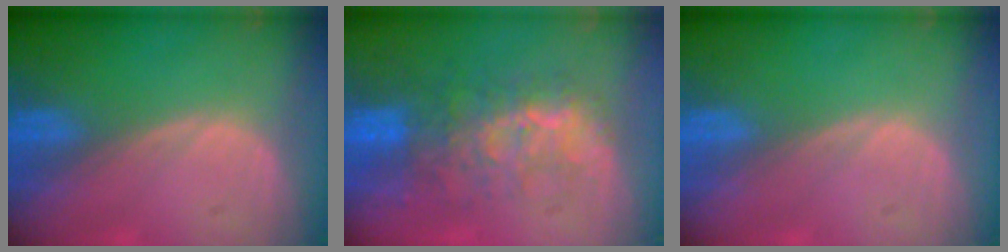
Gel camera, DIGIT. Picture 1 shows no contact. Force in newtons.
{"total": 9.5, "press": 8.4, "slide": 4.4}
{"total": 0.0}